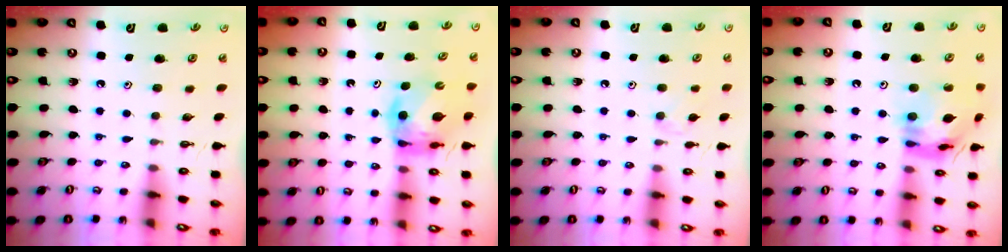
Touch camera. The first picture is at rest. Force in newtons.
{"total": 6.4, "press": 6.4, "slide": 0.6}
{"total": 3.8, "press": 3.7, "slide": 0.6}
{"total": 15.1, "press": 15.0, "slide": 1.5}